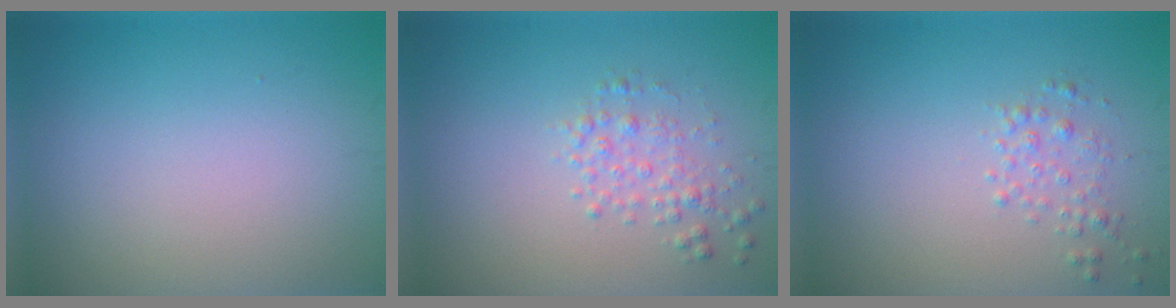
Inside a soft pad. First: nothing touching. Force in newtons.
{"total": 2.0, "press": 2.0, "slide": 0.1}
{"total": 1.4, "press": 1.4, "slide": 0.0}